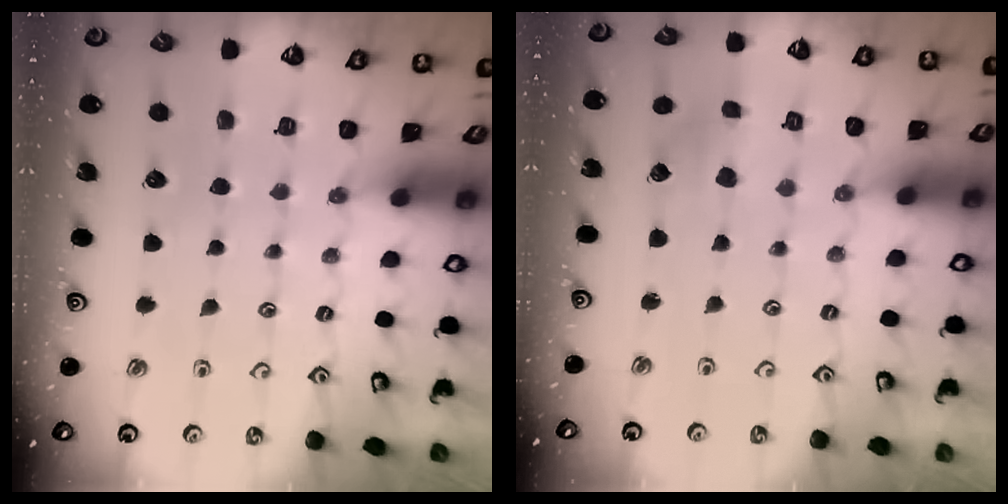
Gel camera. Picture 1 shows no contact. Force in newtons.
{"total": 2.7, "press": 2.7, "slide": 0.1}